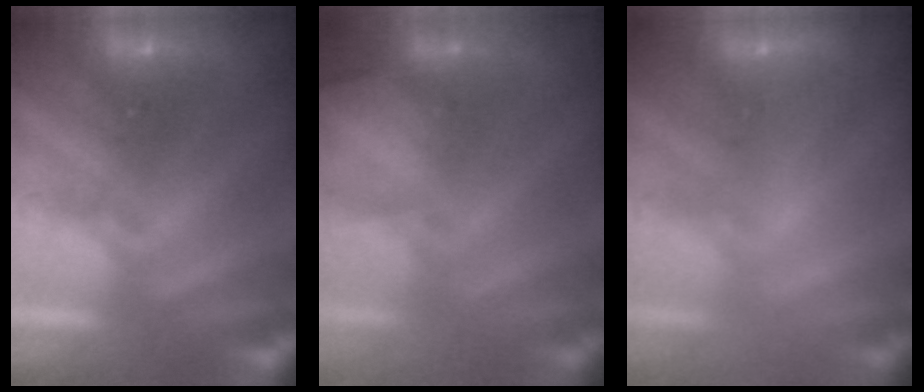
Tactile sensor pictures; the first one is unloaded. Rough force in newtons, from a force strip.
{"total": 2.2}
{"total": 2.2}